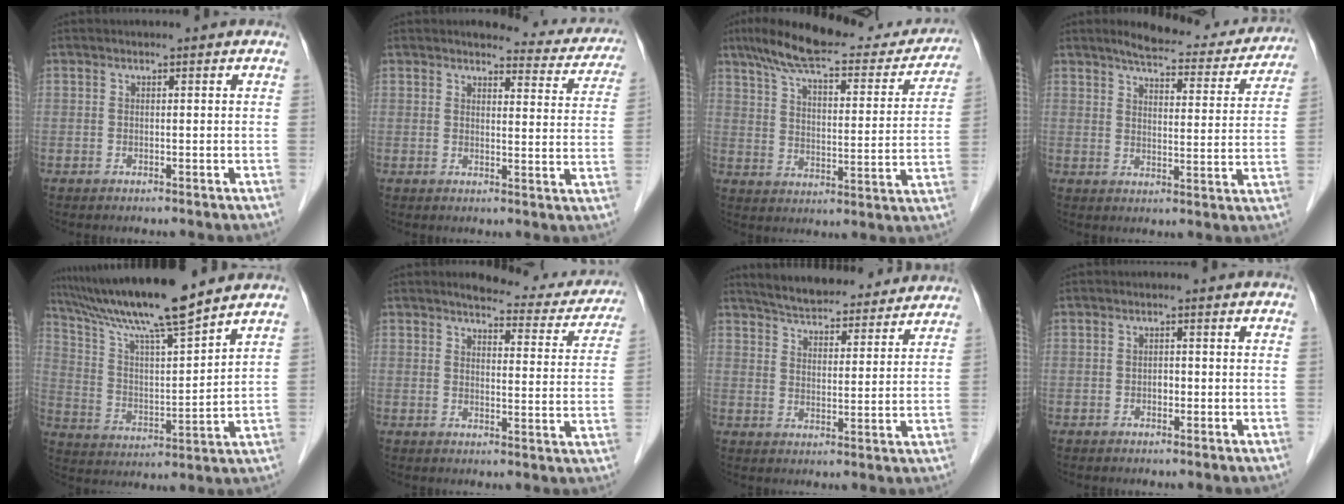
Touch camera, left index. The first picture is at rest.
{"total": 11.0, "force": [10.3, 3.0, 2.8], "torque": [-0.003, -0.028, 0.091]}
{"total": 23.9, "force": [19.9, 5.9, 11.9], "torque": [-0.177, 0.012, 0.267]}
{"total": 16.4, "force": [14.7, 4.0, 6.2], "torque": [-0.061, -0.009, 0.176]}
{"total": 15.1, "force": [12.8, -0.5, 8.0], "torque": [-0.146, 0.002, 0.230]}
{"total": 13.9, "force": [12.6, 3.7, 4.5], "torque": [-0.021, -0.023, 0.124]}
{"total": 18.4, "force": [17.0, 4.1, 5.8], "torque": [-0.083, 0.015, 0.232]}
{"total": 1.1, "force": [-0.5, 0.7, 0.7], "torque": [-0.010, 0.000, -0.009]}